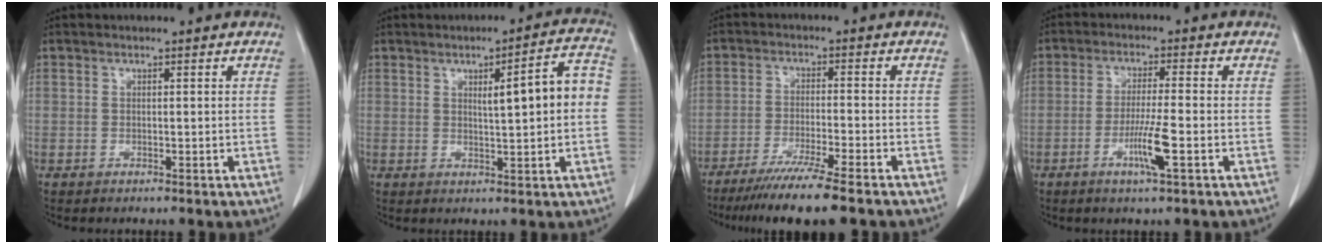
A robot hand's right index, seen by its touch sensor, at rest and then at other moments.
{"total": 8.0, "force": [0.6, 0.7, 7.9], "torque": [-0.109, 0.021, 0.008]}
{"total": 9.9, "force": [-7.7, -0.8, 6.2], "torque": [-0.093, -0.029, -0.126]}
{"total": 5.9, "force": [-2.3, -0.3, 5.4], "torque": [-0.101, -0.011, -0.043]}